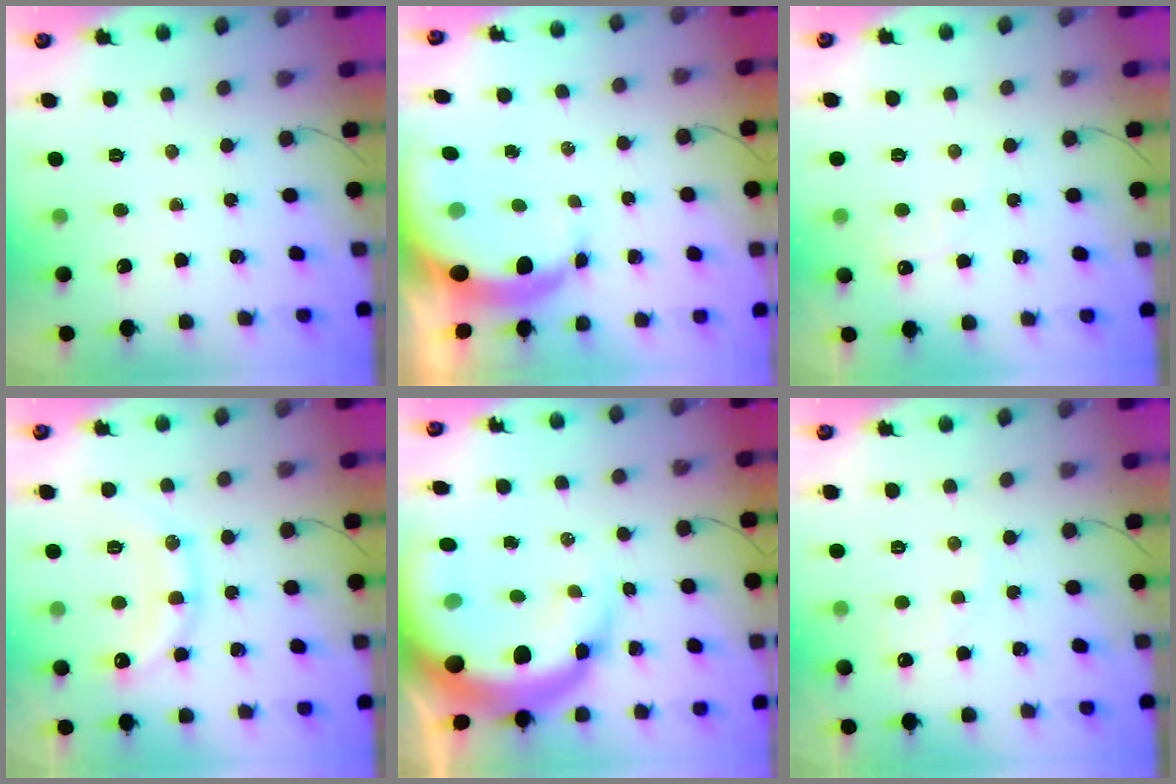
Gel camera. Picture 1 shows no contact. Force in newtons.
{"total": 8.8, "press": 8.7, "slide": 1.6}
{"total": 6.8, "press": 6.7, "slide": 1.2}
{"total": 13.5, "press": 13.5, "slide": 0.7}
{"total": 21.3, "press": 20.7, "slide": 5.4}
{"total": 6.5, "press": 6.4, "slide": 1.2}